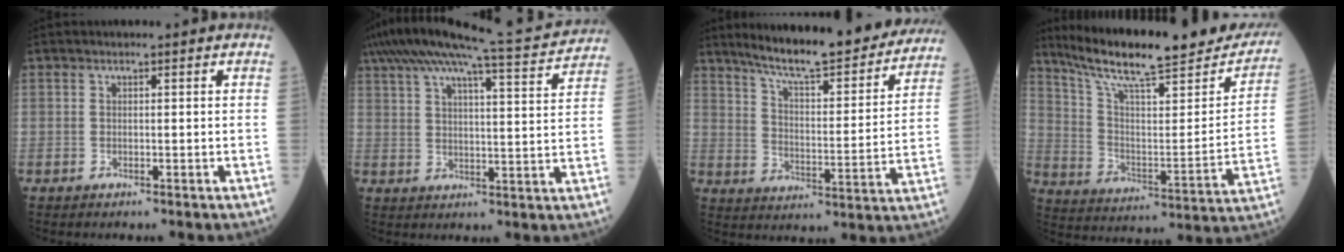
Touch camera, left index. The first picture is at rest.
{"total": 19.9, "force": [17.8, 0.2, 8.9], "torque": [-0.163, 0.004, 0.249]}
{"total": 22.3, "force": [19.6, 2.7, 10.4], "torque": [-0.150, -0.024, 0.268]}
{"total": 26.6, "force": [22.8, 4.3, 13.0], "torque": [-0.205, -0.034, 0.324]}